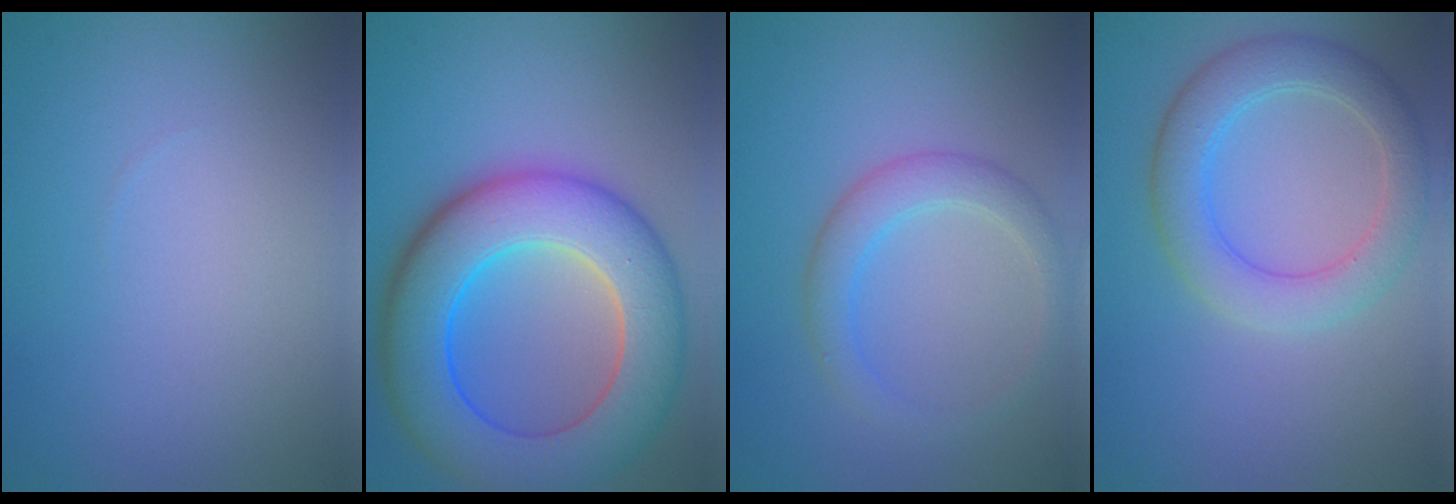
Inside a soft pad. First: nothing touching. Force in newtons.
{"total": 11.9, "press": 11.9, "slide": 0.3}
{"total": 3.0, "press": 3.0, "slide": 0.1}
{"total": 4.8, "press": 4.8, "slide": 0.4}